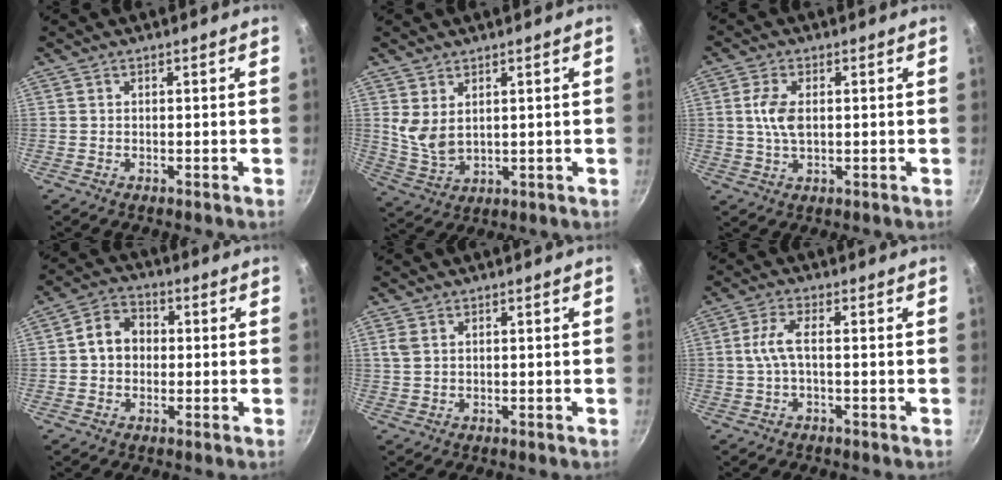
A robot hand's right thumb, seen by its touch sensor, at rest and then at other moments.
{"total": 5.8, "force": [2.4, 3.4, 4.0], "torque": [-0.070, -0.028, 0.059]}
{"total": 5.7, "force": [0.7, 3.0, 4.7], "torque": [-0.092, 0.003, 0.013]}
{"total": 7.1, "force": [0.2, 5.8, 4.0], "torque": [-0.041, 0.018, -0.009]}
{"total": 2.5, "force": [1.0, 1.7, 1.6], "torque": [-0.033, 0.002, 0.022]}
{"total": 4.4, "force": [-0.5, 1.3, 4.1], "torque": [-0.100, 0.015, -0.013]}